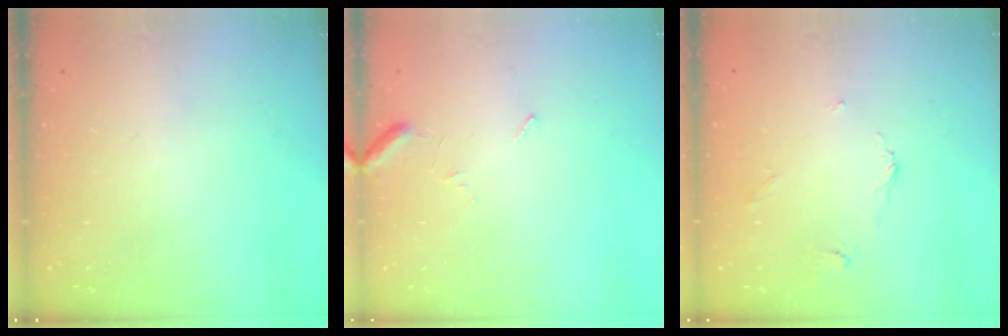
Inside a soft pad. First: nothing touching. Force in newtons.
{"total": 5.1, "press": 5.1, "slide": 0.5}
{"total": 2.6, "press": 2.5, "slide": 0.4}